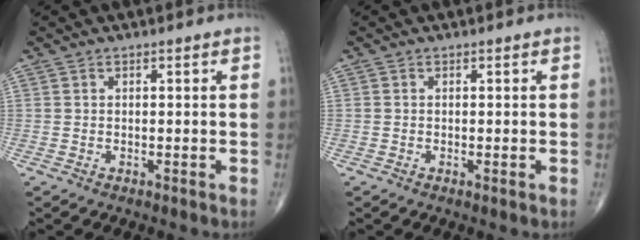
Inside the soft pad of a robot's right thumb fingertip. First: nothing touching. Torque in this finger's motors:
{"motor_torque": [-0.45, 0.38, 0.15, 0.20, -0.02]}